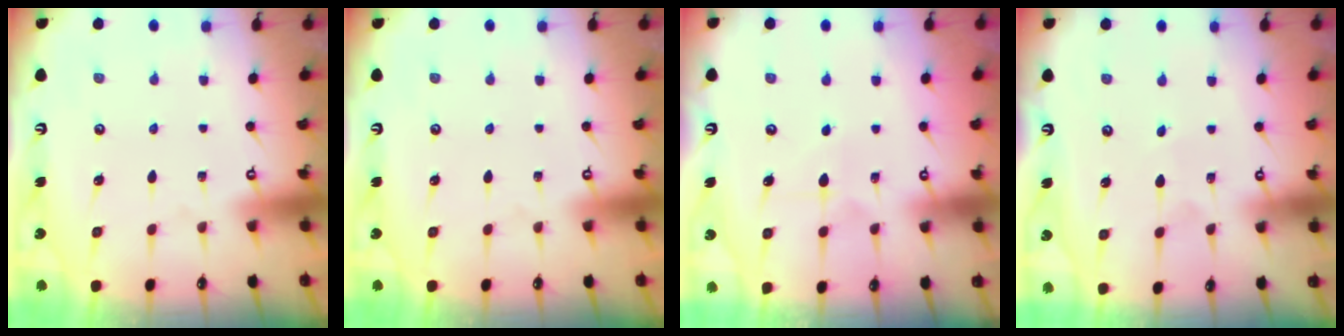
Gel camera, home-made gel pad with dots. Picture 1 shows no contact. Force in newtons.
{"total": 0.0}
{"total": 5.9, "press": 5.9, "slide": 0.8}
{"total": 2.7, "press": 2.6, "slide": 0.2}